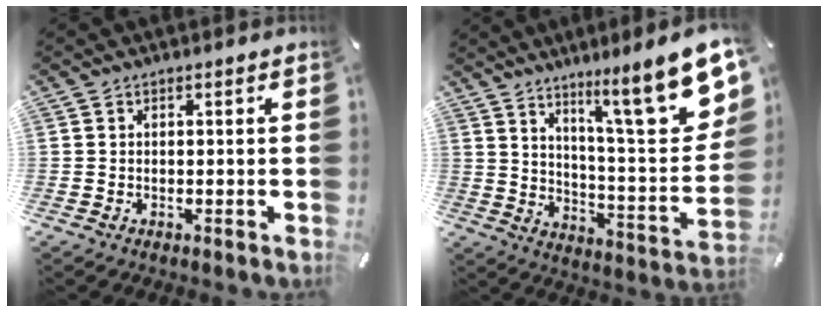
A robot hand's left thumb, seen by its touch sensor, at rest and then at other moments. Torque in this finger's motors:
{"motor_torque": [2.16, 1.71, 1.69, -1.08, 0.20]}